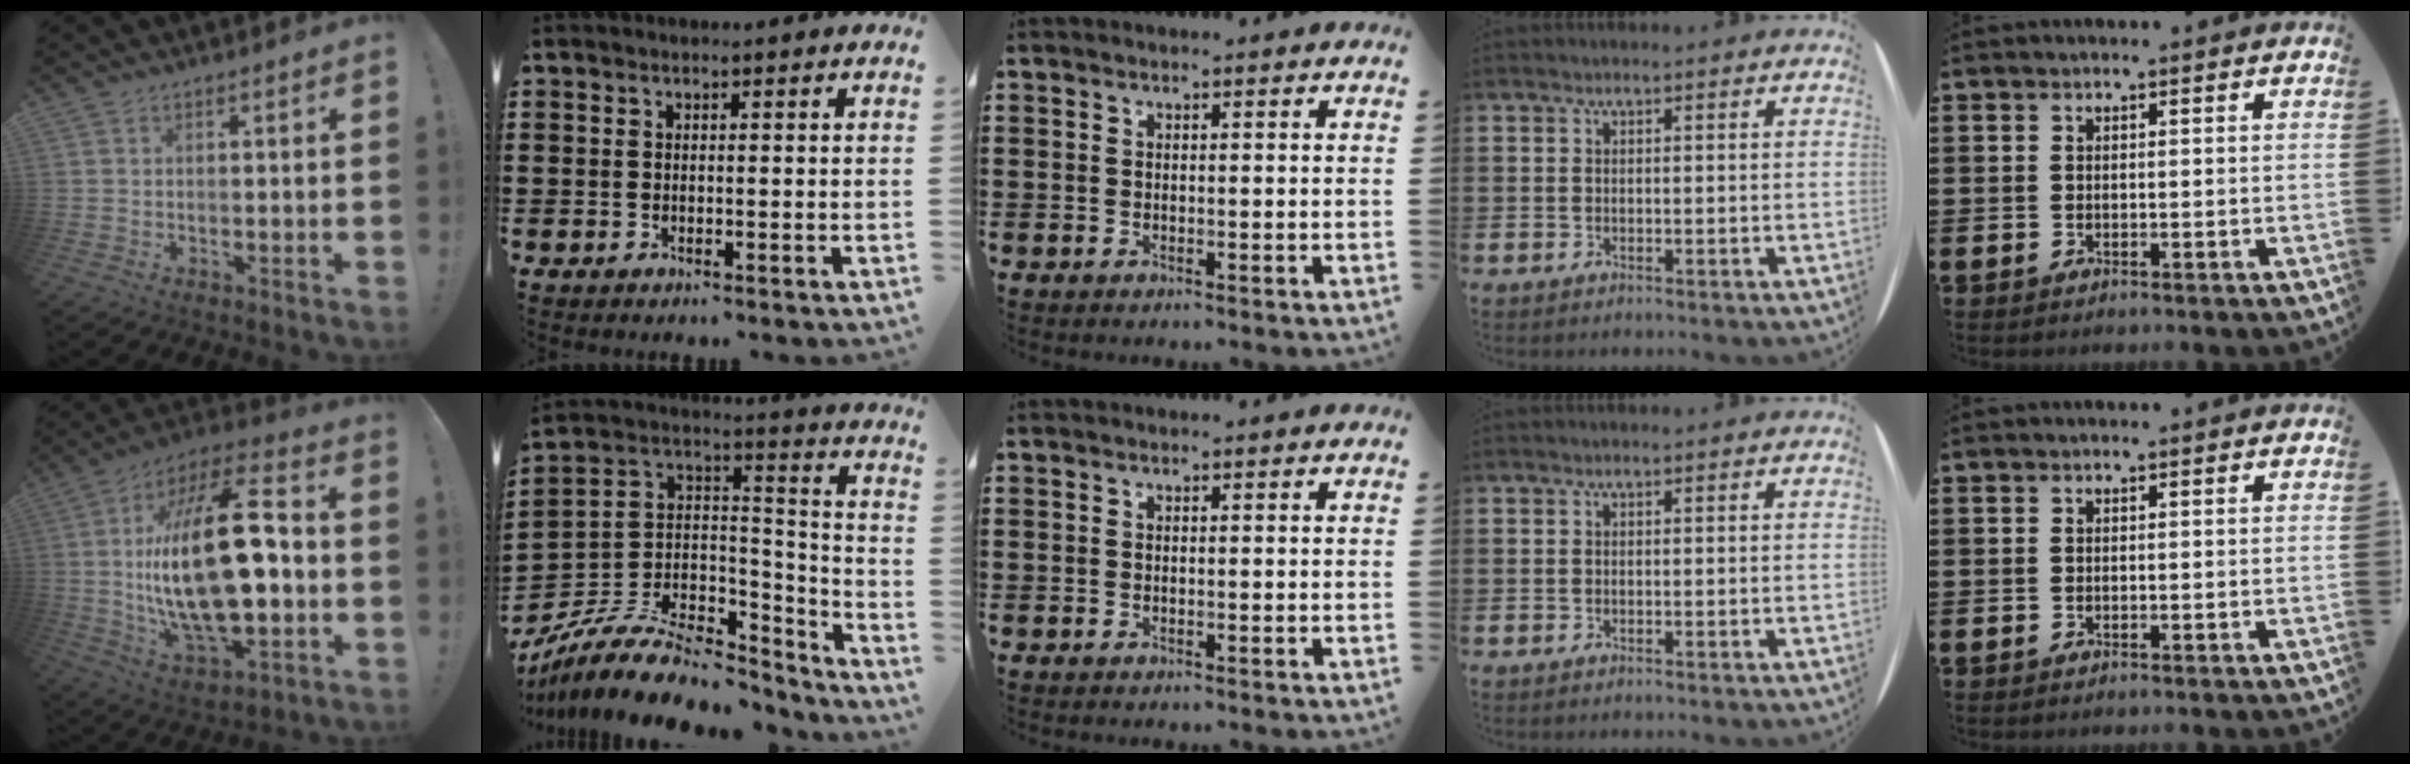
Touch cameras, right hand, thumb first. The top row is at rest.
{"thumb": {"total": 30.0, "force": [-1.5, 12.3, 27.3], "torque": [-0.521, 0.006, -0.029]}, "index": {"total": 10.1, "force": [-6.8, 5.1, 5.4], "torque": [-0.113, 0.014, -0.125]}}